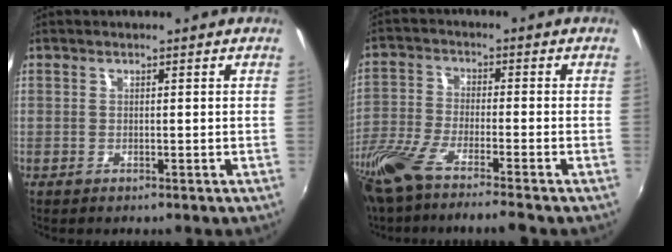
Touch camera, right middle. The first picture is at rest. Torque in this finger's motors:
{"motor_torque": [1.09, -1.05, 0.29, 0.21]}